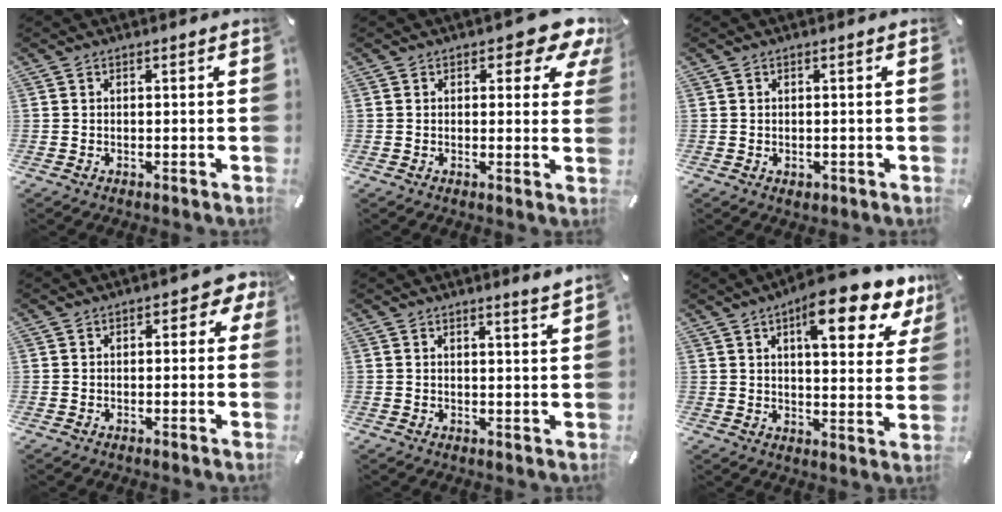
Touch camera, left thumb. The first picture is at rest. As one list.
[{"total": 7.8, "force": [4.6, 3.7, 5.2], "torque": [-0.056, -0.025, 0.072]}, {"total": 1.0, "force": [-0.2, 0.6, 0.7], "torque": [-0.014, 0.003, -0.005]}, {"total": 3.5, "force": [0.3, 2.0, 2.8], "torque": [-0.040, 0.005, 0.001]}, {"total": 2.4, "force": [2.1, -0.7, 1.0], "torque": [-0.021, -0.017, 0.037]}, {"total": 14.9, "force": [9.6, 4.9, 10.3], "torque": [-0.135, -0.059, 0.151]}]